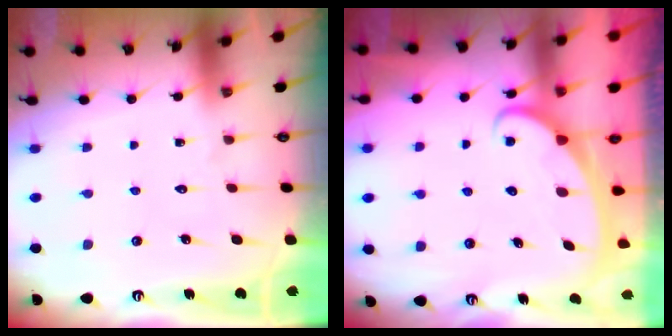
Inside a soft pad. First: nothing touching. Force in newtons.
{"total": 2.5, "press": 2.5, "slide": 0.3}